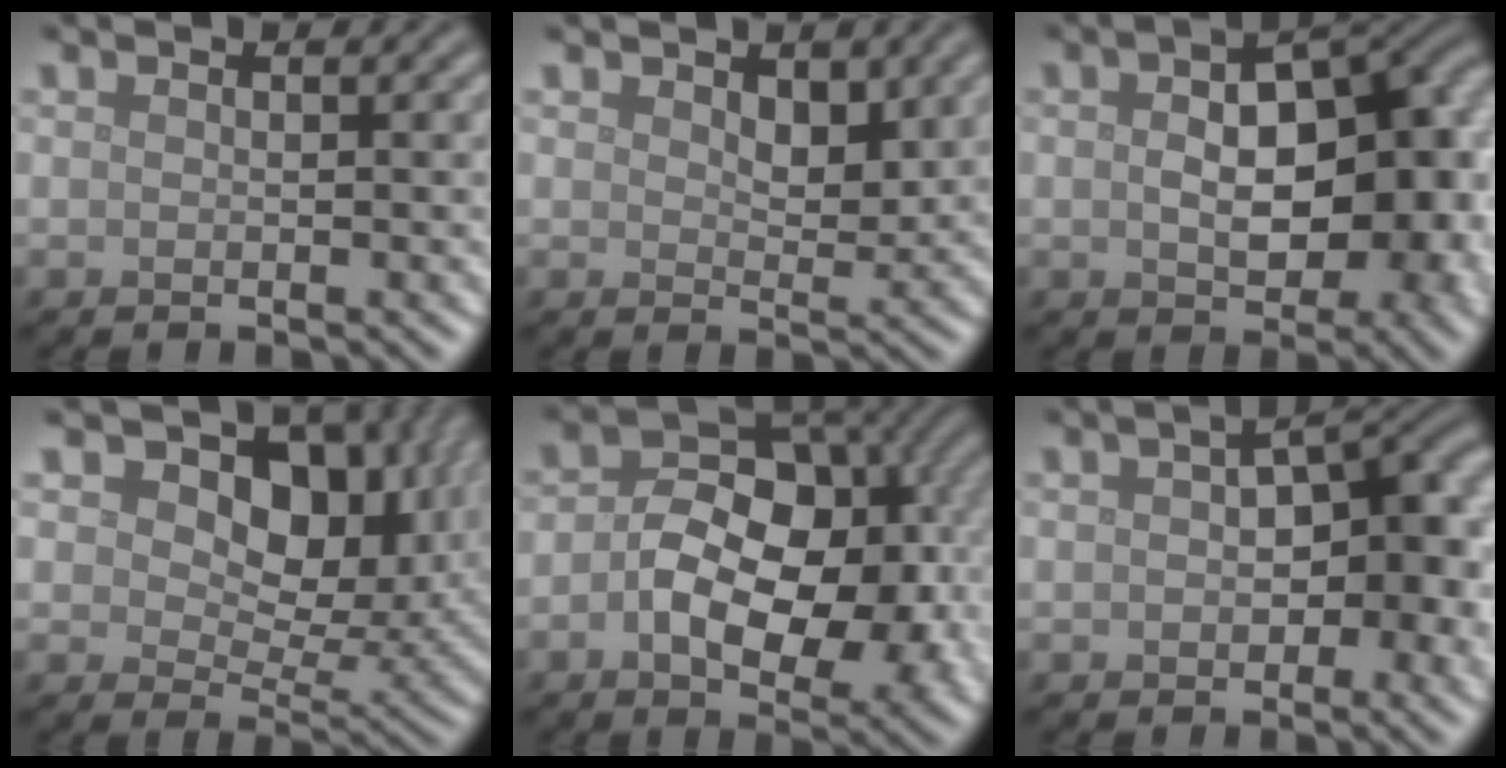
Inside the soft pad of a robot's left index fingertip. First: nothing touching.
{"total": 2.6, "force": [1.1, 1.5, 1.8], "torque": [-0.029, -0.007, 0.018]}
{"total": 11.3, "force": [0.0, 6.5, 9.3], "torque": [-0.110, 0.005, 0.004]}
{"total": 11.7, "force": [4.2, 7.2, 8.2], "torque": [-0.111, 0.000, 0.064]}
{"total": 11.0, "force": [-0.7, 6.7, 8.6], "torque": [-0.133, -0.001, -0.009]}
{"total": 9.0, "force": [0.7, 4.8, 7.6], "torque": [-0.087, 0.015, 0.006]}